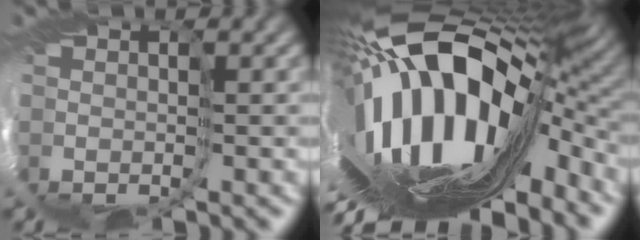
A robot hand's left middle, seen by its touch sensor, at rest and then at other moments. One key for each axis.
{"total": 11.3, "fx": -2.6, "fy": 4.0, "fz": 10.3, "tx": -0.197, "ty": -0.019, "tz": -0.040}